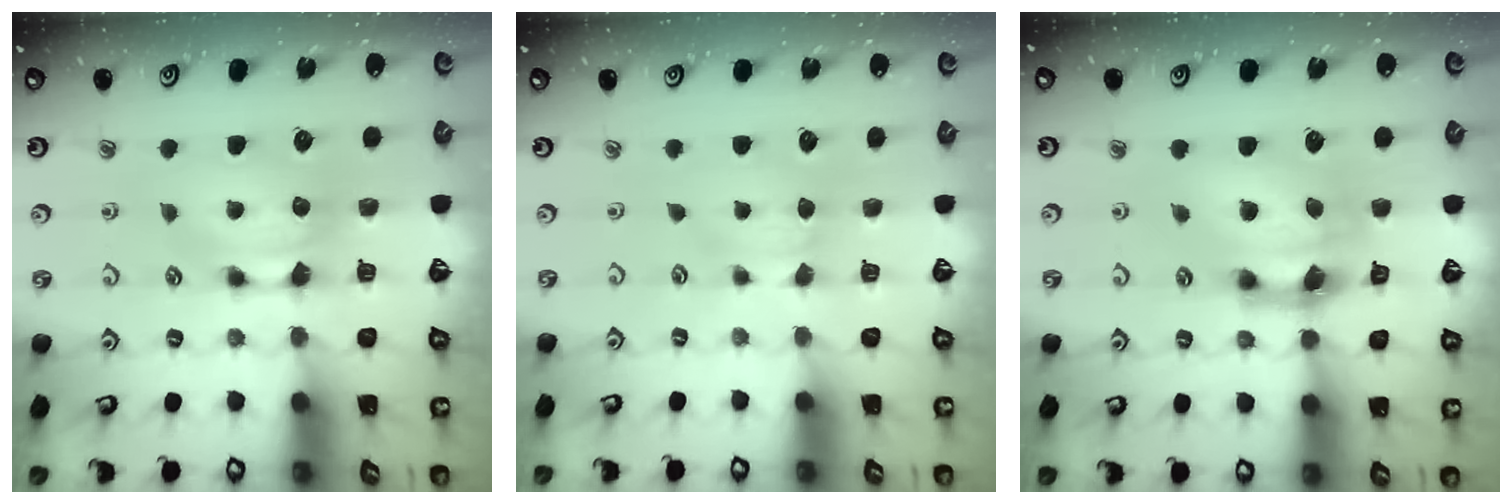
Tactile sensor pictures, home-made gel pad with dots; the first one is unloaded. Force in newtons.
{"total": 2.5, "press": 2.5, "slide": 0.5}
{"total": 4.8, "press": 4.3, "slide": 2.0}